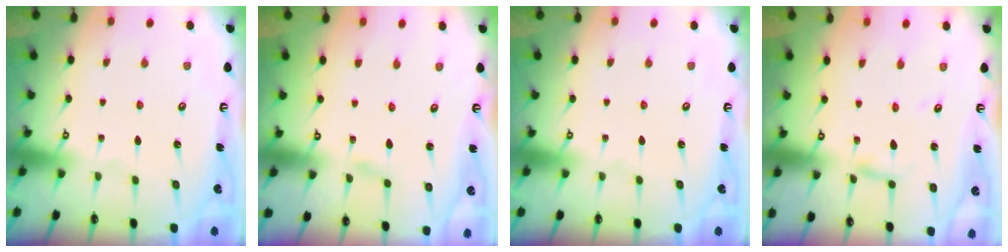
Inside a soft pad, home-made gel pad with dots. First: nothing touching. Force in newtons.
{"total": 1.8, "press": 1.8, "slide": 0.2}
{"total": 0.0}
{"total": 2.7, "press": 2.7, "slide": 0.2}